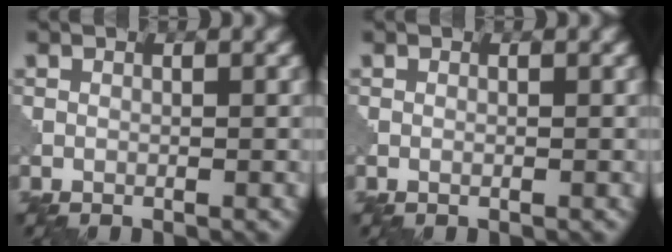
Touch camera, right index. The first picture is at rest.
{"total": 0.0}